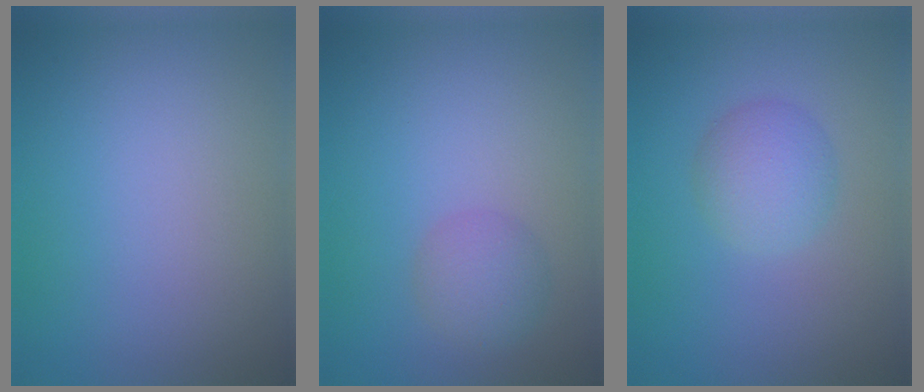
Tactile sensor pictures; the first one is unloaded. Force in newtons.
{"total": 2.5, "press": 2.5, "slide": 0.0}
{"total": 3.2, "press": 3.2, "slide": 0.1}